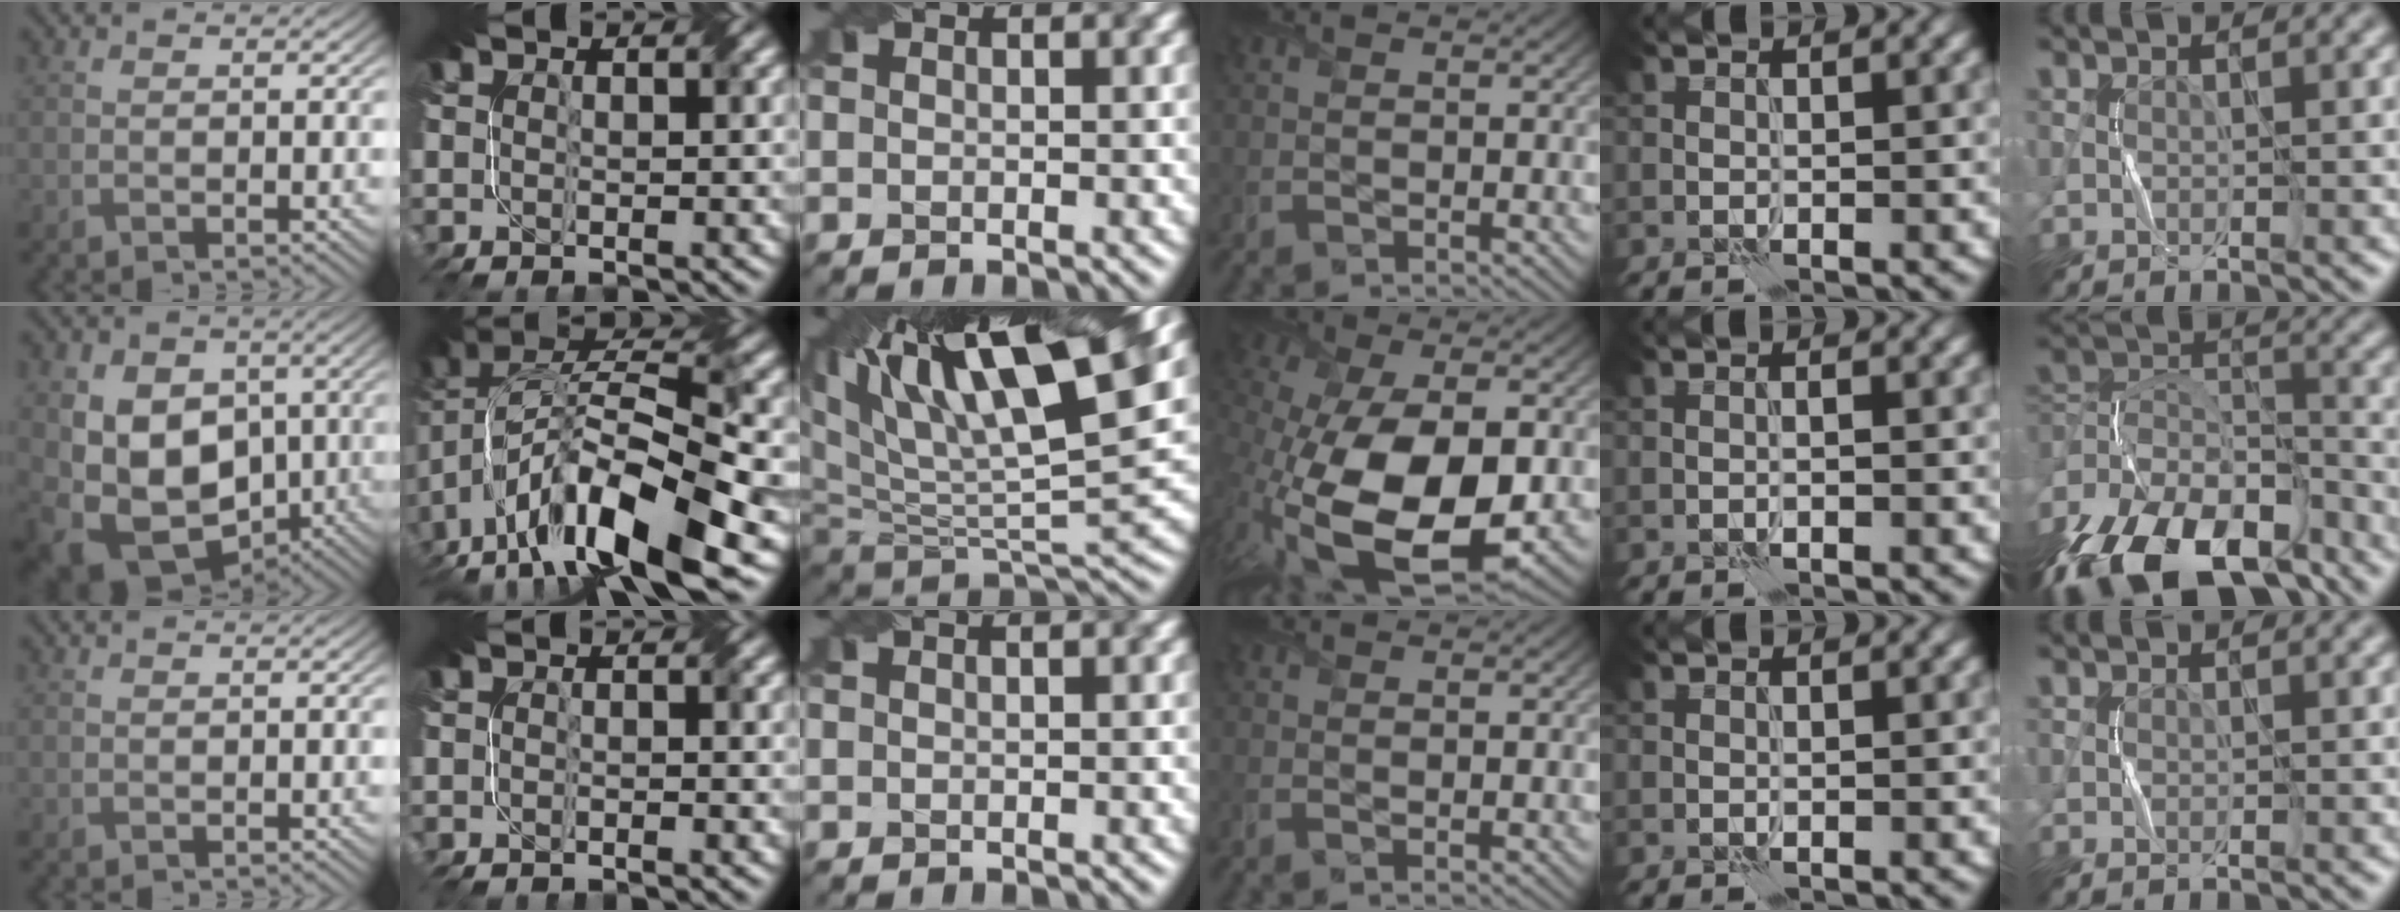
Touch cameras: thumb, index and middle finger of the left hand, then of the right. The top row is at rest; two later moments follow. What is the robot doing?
{"motion": "fold", "object": "netting"}